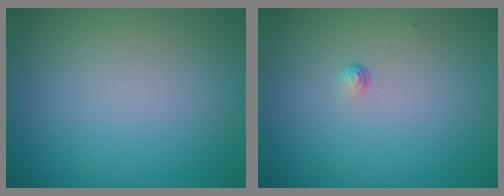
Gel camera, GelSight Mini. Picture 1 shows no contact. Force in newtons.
{"total": 0.6, "press": 0.3, "slide": 0.5}